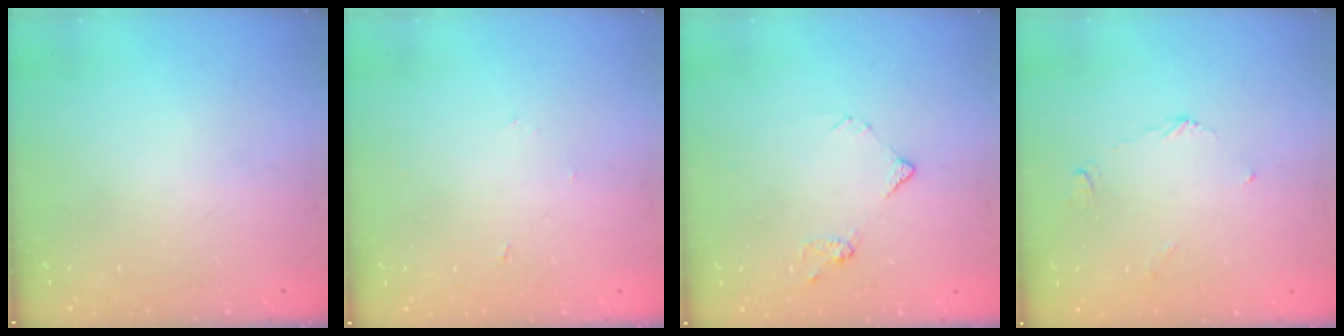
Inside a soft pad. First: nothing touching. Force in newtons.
{"total": 2.4, "press": 2.4, "slide": 0.2}
{"total": 6.1, "press": 6.1, "slide": 0.8}
{"total": 3.5, "press": 3.5, "slide": 0.3}